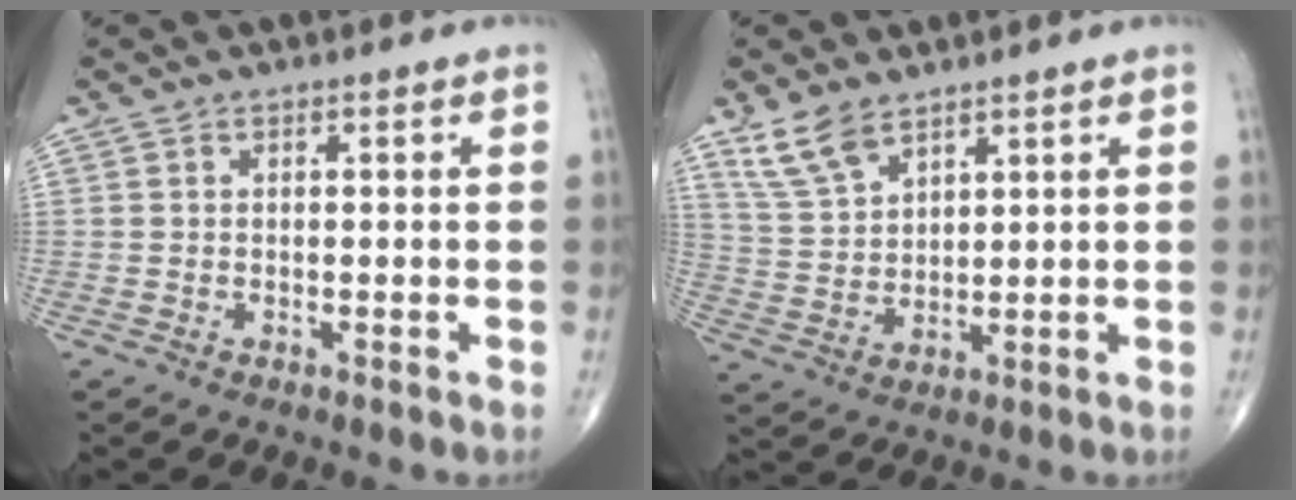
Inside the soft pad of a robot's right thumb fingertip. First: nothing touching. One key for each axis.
{"total": 7.5, "fx": 5.4, "fy": 3.7, "fz": 3.8, "tx": -0.065, "ty": -0.020, "tz": 0.115}